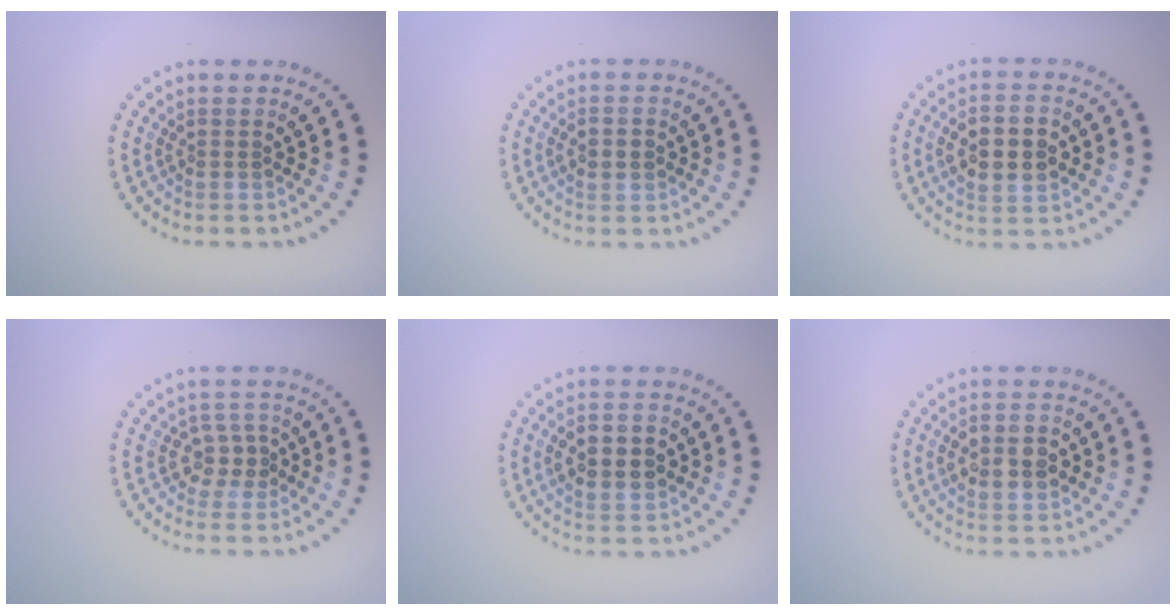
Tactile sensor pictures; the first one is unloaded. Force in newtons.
{"total": 2.4, "press": 2.4, "slide": 0.2}
{"total": 5.2, "press": 5.2, "slide": 0.2}
{"total": 2.3, "press": 2.1, "slide": 0.8}
{"total": 4.7, "press": 4.7, "slide": 0.1}
{"total": 4.2, "press": 4.2, "slide": 0.4}